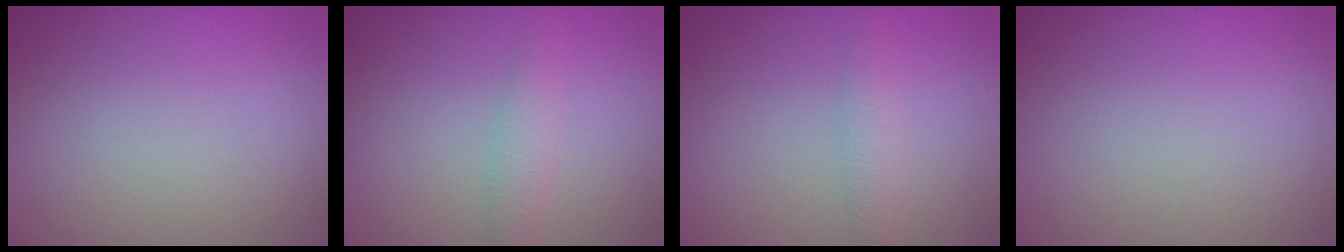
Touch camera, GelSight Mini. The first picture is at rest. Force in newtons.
{"total": 1.8, "press": 1.8, "slide": 0.1}
{"total": 1.7, "press": 1.7, "slide": 0.1}
{"total": 0.0}